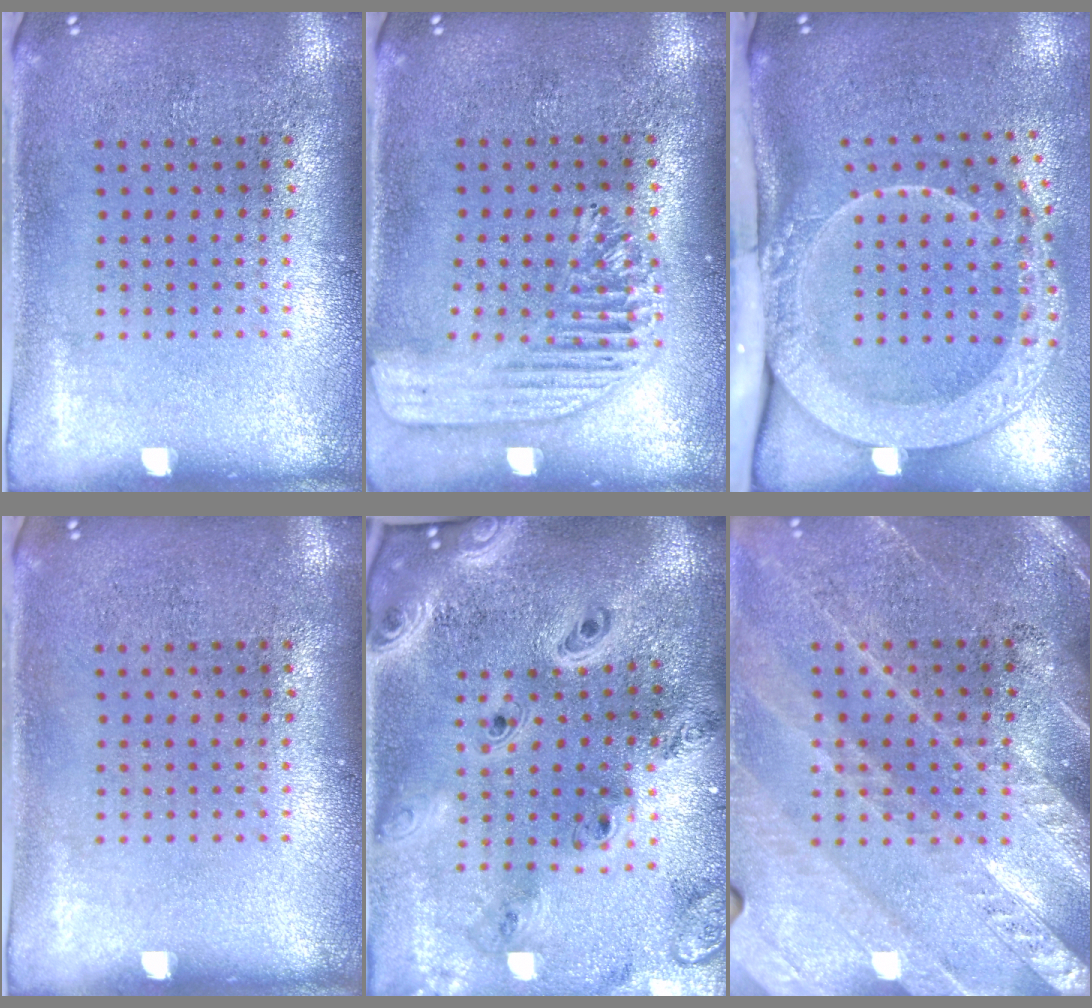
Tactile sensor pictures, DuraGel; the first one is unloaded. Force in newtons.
{"total": 1.7, "press": 1.5, "slide": 0.8}
{"total": 3.0, "press": 2.2, "slide": 2.1}
{"total": 0.0}
{"total": 4.1, "press": 3.1, "slide": 2.7}
{"total": 2.9, "press": 2.6, "slide": 1.4}